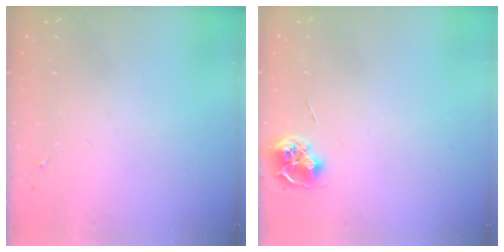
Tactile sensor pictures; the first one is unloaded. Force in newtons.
{"total": 7.1, "press": 7.1, "slide": 0.4}